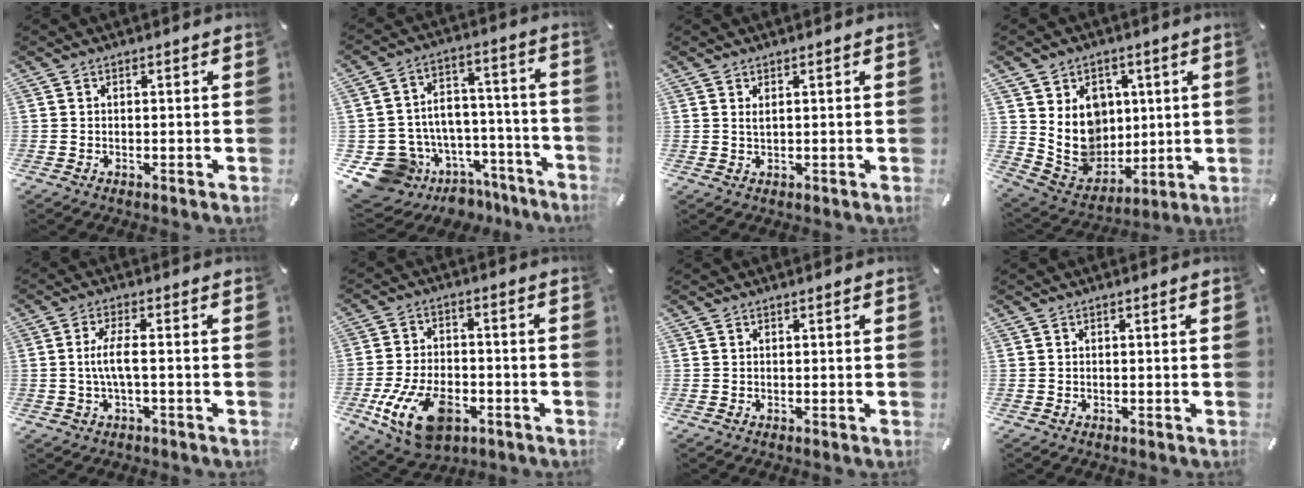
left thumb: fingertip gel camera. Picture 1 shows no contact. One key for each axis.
{"total": 11.9, "fx": -6.8, "fy": 9.6, "fz": 2.3, "tx": -0.037, "ty": 0.025, "tz": -0.092}
{"total": 1.3, "fx": 0.5, "fy": 0.4, "fz": 1.1, "tx": -0.023, "ty": -0.001, "tz": 0.010}
{"total": 13.1, "fx": 2.8, "fy": 12.0, "fz": 4.6, "tx": -0.092, "ty": -0.020, "tz": 0.066}
{"total": 6.0, "fx": -0.3, "fy": 2.1, "fz": 5.7, "tx": -0.124, "ty": 0.001, "tz": -0.014}
{"total": 15.2, "fx": -6.0, "fy": 9.1, "fz": 10.6, "tx": -0.208, "ty": 0.022, "tz": -0.101}
{"total": 0.0}
{"total": 0.0}